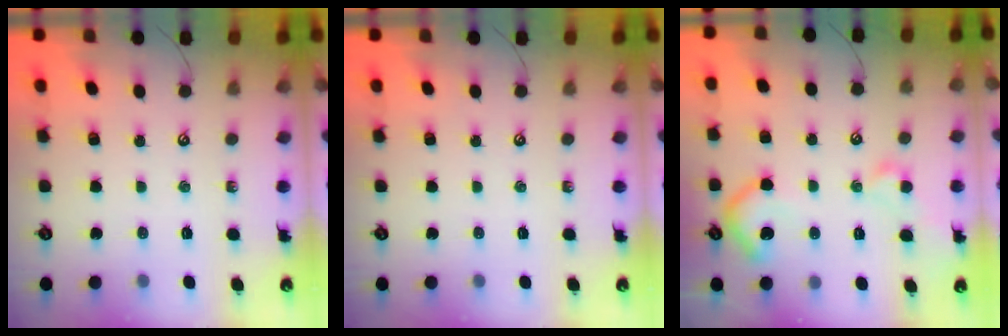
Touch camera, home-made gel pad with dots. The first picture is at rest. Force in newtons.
{"total": 0.0}
{"total": 6.4, "press": 6.3, "slide": 1.2}